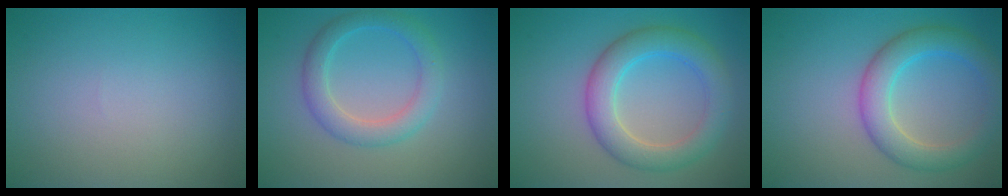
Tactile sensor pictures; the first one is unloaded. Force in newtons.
{"total": 3.3, "press": 3.3, "slide": 0.1}
{"total": 5.2, "press": 5.2, "slide": 0.1}
{"total": 4.9, "press": 4.9, "slide": 0.1}